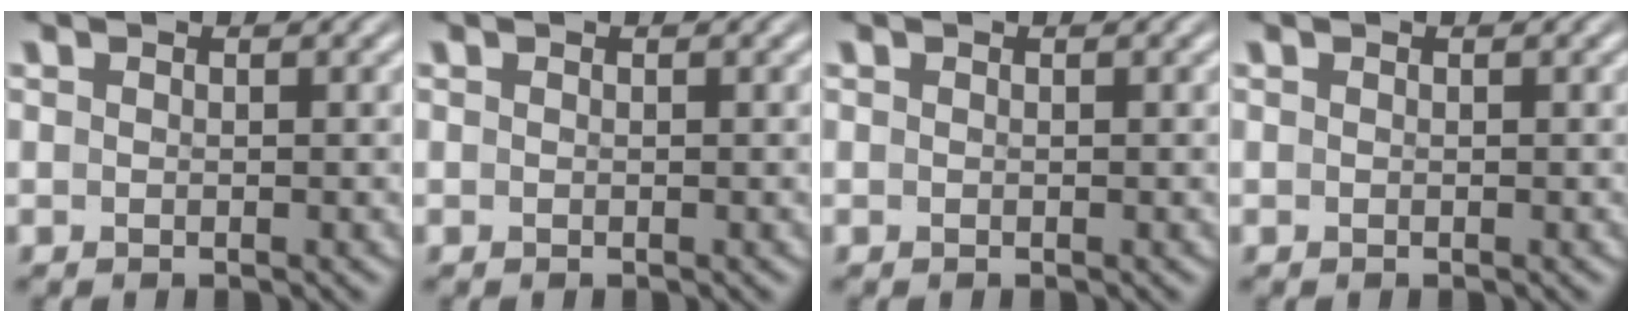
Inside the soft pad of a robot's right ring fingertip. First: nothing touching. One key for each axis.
{"total": 0.0}
{"total": 0.0}
{"total": 0.0}